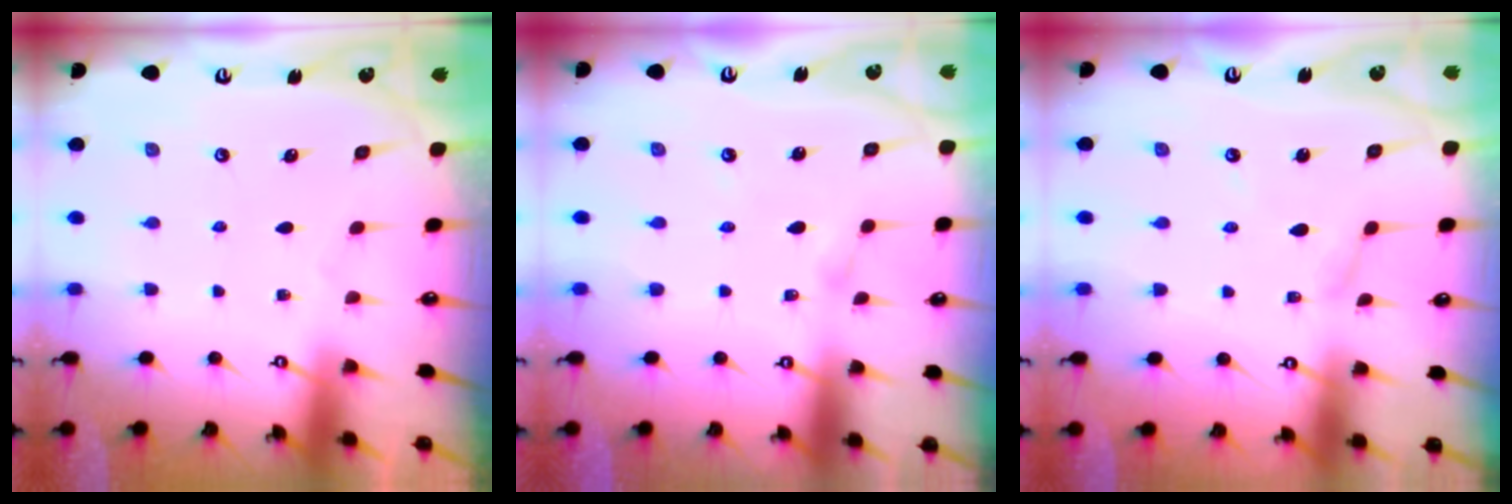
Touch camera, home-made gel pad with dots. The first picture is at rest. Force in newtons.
{"total": 2.4, "press": 2.4, "slide": 0.3}
{"total": 2.9, "press": 2.9, "slide": 0.3}